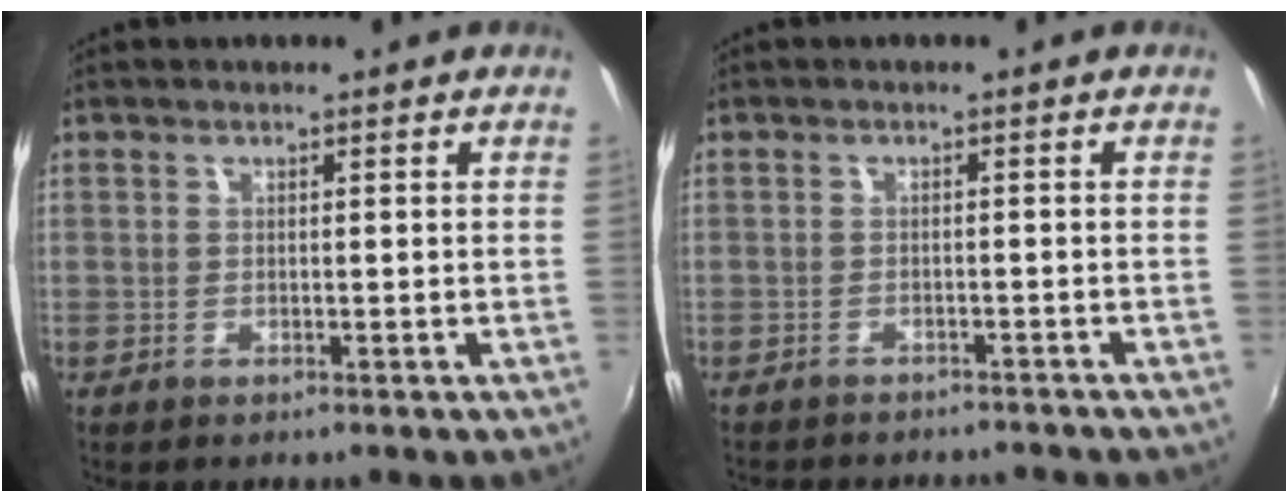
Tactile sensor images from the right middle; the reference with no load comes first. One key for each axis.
{"total": 7.1, "fx": -6.5, "fy": 2.0, "fz": 2.2, "tx": -0.057, "ty": -0.014, "tz": -0.090}